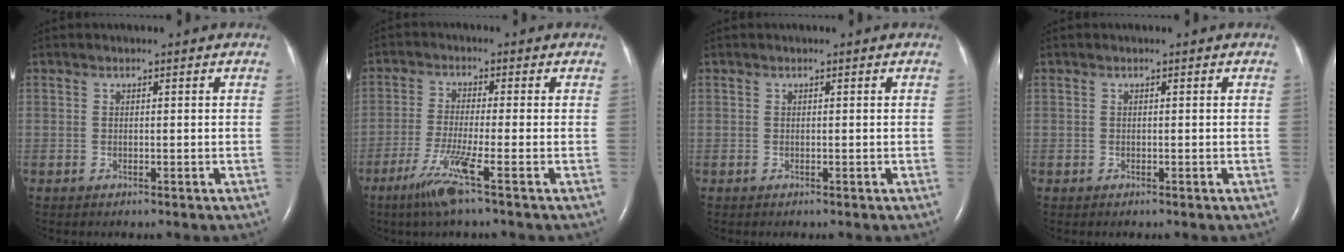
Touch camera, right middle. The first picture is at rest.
{"total": 6.8, "force": [-3.8, -0.9, 5.6], "torque": [-0.113, -0.021, -0.077]}
{"total": 0.0}
{"total": 0.0}